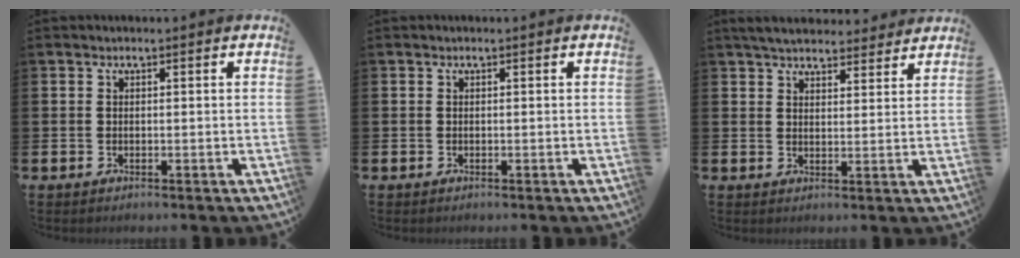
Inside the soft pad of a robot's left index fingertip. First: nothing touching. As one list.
[{"total": 0.0}, {"total": 4.9, "force": [4.7, 1.1, 1.0], "torque": [-0.027, -0.020, 0.085]}]